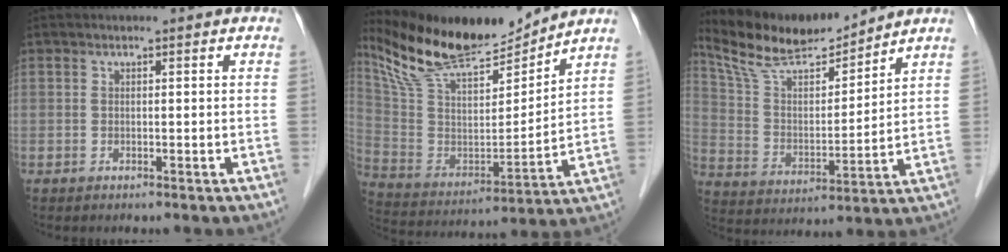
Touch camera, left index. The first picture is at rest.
{"total": 16.6, "force": [15.1, 2.6, 6.5], "torque": [-0.132, -0.008, 0.289]}
{"total": 12.9, "force": [12.0, 1.6, 4.3], "torque": [-0.089, 0.003, 0.230]}